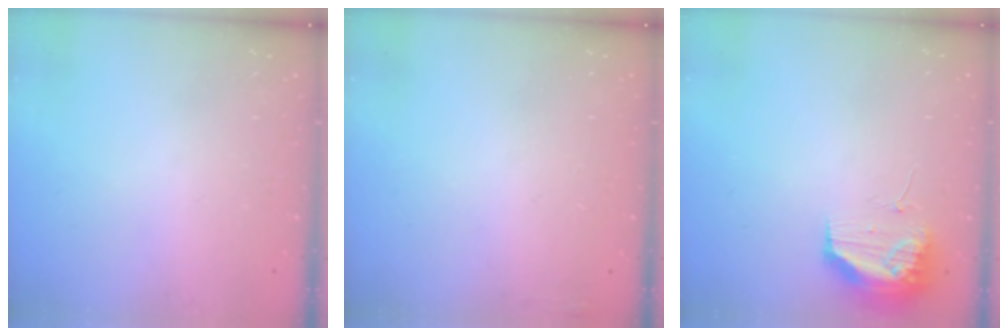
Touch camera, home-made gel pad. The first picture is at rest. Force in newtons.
{"total": 3.9, "press": 3.6, "slide": 1.5}
{"total": 10.6, "press": 10.5, "slide": 1.3}